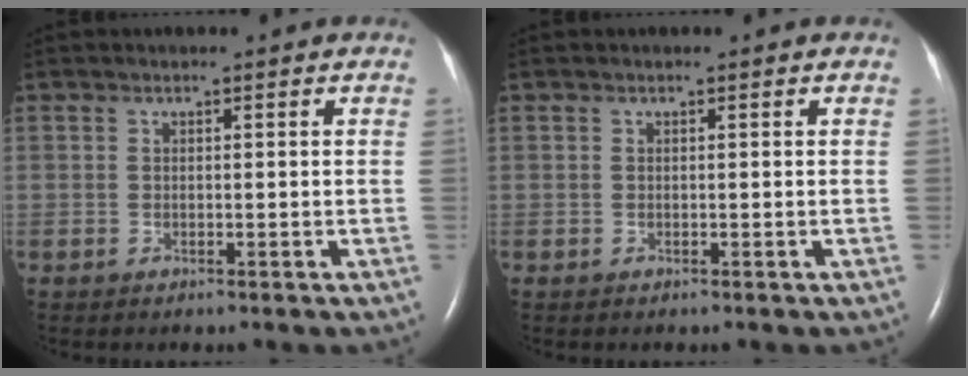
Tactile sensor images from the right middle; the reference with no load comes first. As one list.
[{"total": 0.0}]